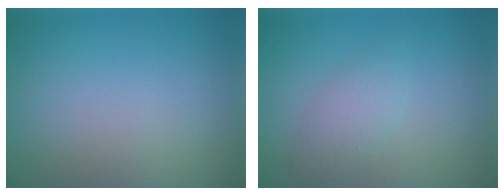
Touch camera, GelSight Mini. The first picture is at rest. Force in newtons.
{"total": 2.3, "press": 2.3, "slide": 0.1}